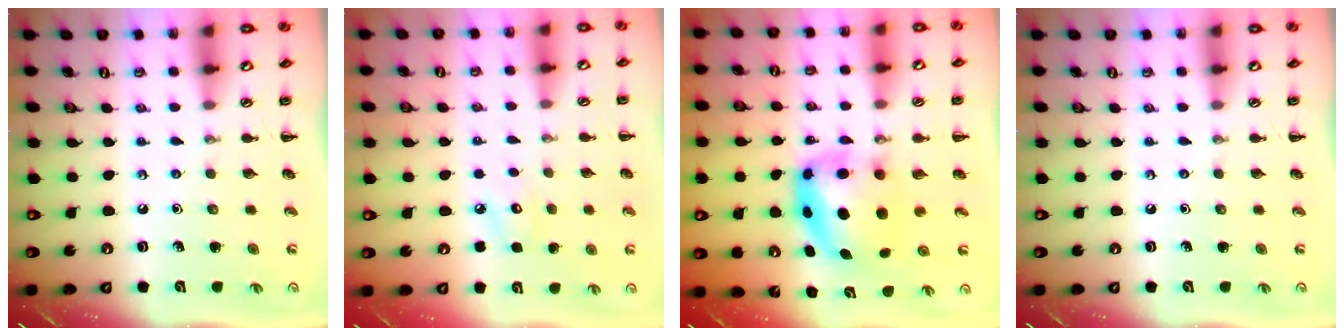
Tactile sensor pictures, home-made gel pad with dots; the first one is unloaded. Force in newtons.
{"total": 5.9, "press": 5.7, "slide": 1.5}
{"total": 6.2, "press": 6.1, "slide": 1.2}
{"total": 0.0}